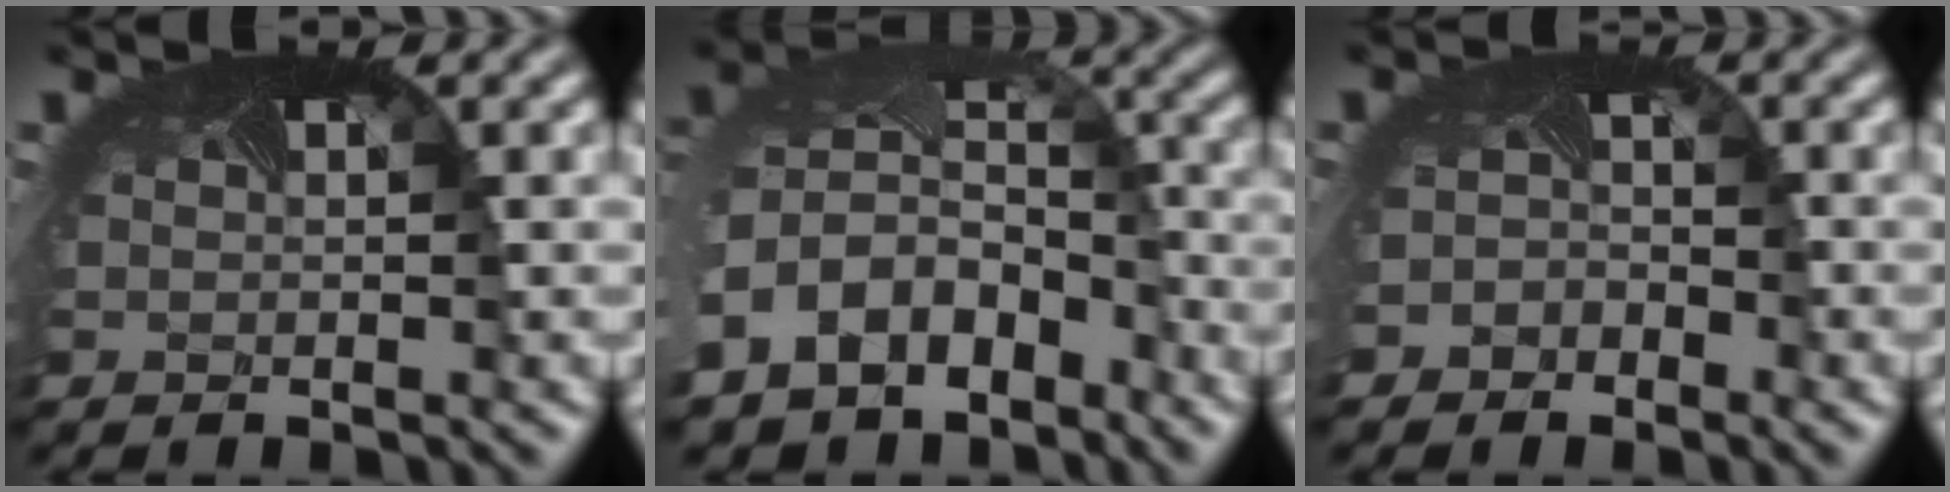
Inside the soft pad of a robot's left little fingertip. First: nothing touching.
{"total": 11.4, "force": [-5.5, 8.8, 4.7], "torque": [-0.147, -0.034, -0.081]}
{"total": 2.1, "force": [-1.7, 1.2, -0.4], "torque": [0.002, -0.009, -0.035]}